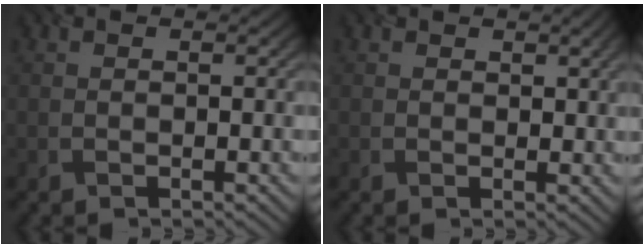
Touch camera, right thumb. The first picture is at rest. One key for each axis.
{"total": 1.1, "fx": 0.9, "fy": 0.6, "fz": 0.4, "tx": -0.009, "ty": -0.003, "tz": 0.017}